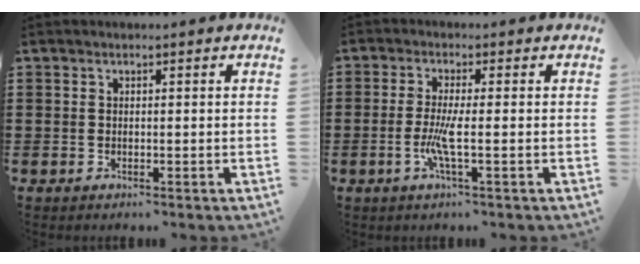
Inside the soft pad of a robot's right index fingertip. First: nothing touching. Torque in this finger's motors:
{"motor_torque": [2.14, 0.00, 0.07, 0.00]}